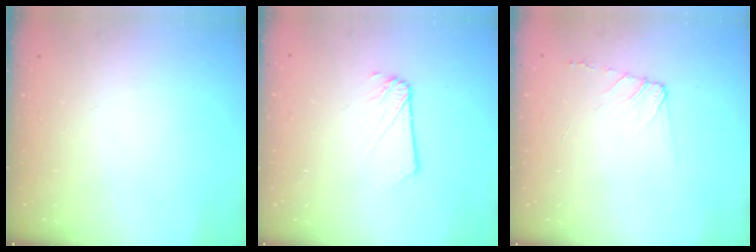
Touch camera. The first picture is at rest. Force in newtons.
{"total": 1.9, "press": 1.9, "slide": 0.3}
{"total": 7.0, "press": 6.9, "slide": 1.0}